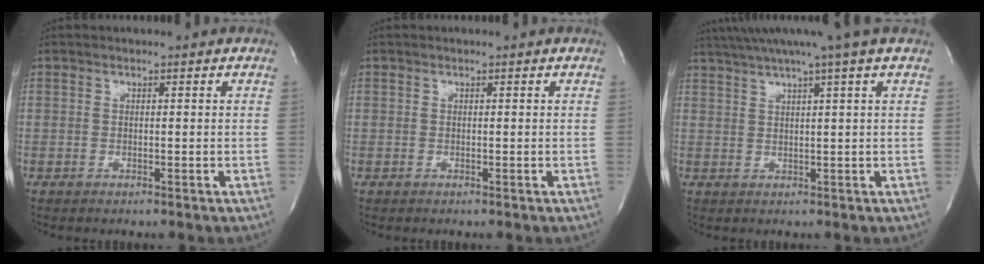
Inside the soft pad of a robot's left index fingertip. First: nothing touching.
{"total": 0.0}
{"total": 9.0, "force": [6.9, -2.2, 5.3], "torque": [-0.087, 0.019, 0.095]}